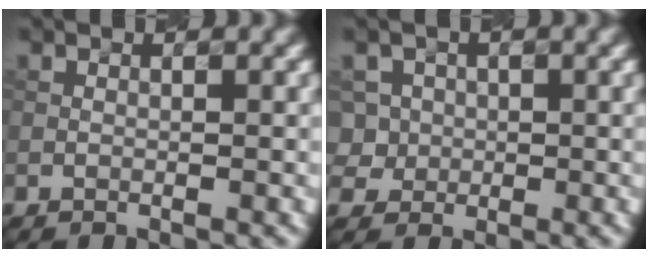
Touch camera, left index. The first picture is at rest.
{"total": 3.5, "force": [0.5, 3.3, 0.7], "torque": [-0.006, 0.016, 0.002]}